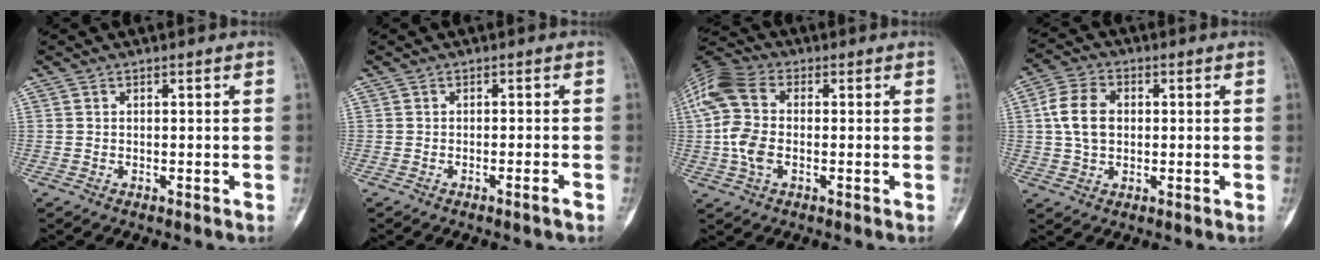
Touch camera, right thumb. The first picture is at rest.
{"total": 1.6, "force": [-1.1, -0.1, 1.2], "torque": [-0.024, 0.002, -0.016]}
{"total": 12.2, "force": [0.0, 7.7, 9.5], "torque": [-0.212, 0.020, -0.007]}
{"total": 8.5, "force": [1.0, 6.0, 5.9], "torque": [-0.102, 0.010, 0.013]}